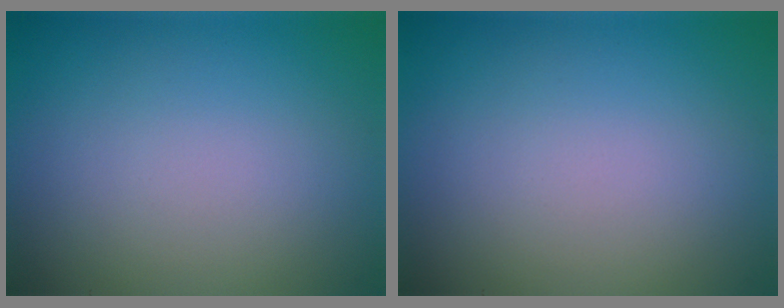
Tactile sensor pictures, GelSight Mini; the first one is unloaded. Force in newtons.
{"total": 0.0}